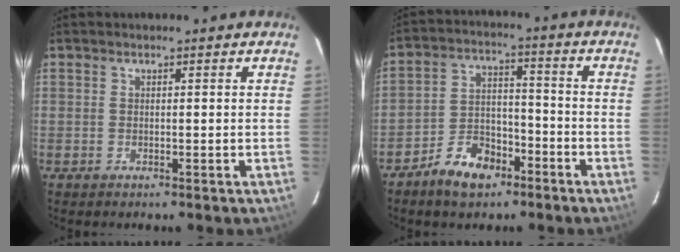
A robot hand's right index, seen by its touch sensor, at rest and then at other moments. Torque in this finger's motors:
{"motor_torque": [0.71, -0.37, 0.34, 0.05]}